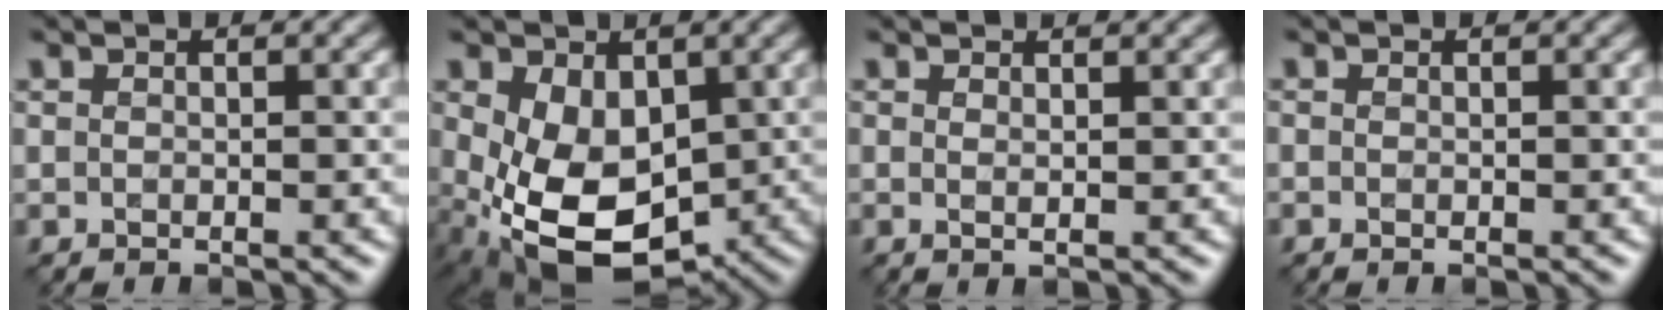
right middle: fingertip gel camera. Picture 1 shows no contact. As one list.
[{"total": 8.8, "force": [-1.4, 5.8, 6.5], "torque": [-0.142, -0.029, -0.013]}, {"total": 1.3, "force": [0.8, 0.3, 1.0], "torque": [-0.014, -0.001, 0.008]}, {"total": 0.0}]